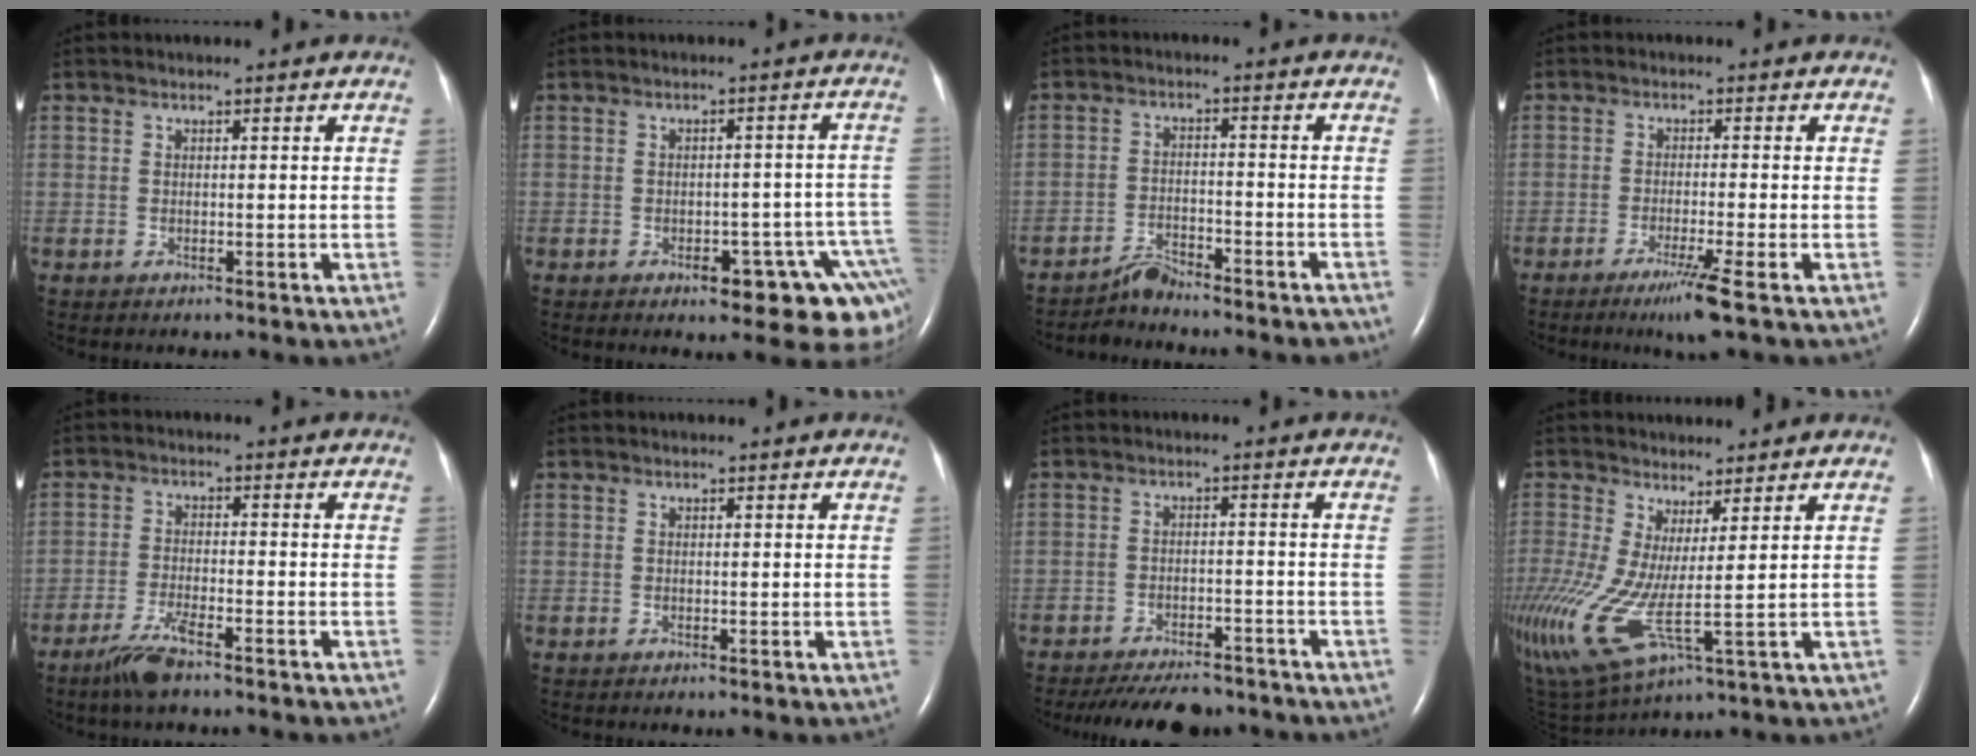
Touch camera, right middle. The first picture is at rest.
{"total": 11.8, "force": [-6.7, 4.4, 8.7], "torque": [-0.030, 0.021, -0.074]}
{"total": 5.3, "force": [-5.2, 0.7, 0.8], "torque": [-0.008, -0.002, -0.084]}
{"total": 4.6, "force": [-2.8, -1.0, 3.6], "torque": [-0.069, -0.017, -0.052]}
{"total": 5.4, "force": [-4.0, 0.6, 3.5], "torque": [-0.080, -0.010, -0.075]}
{"total": 0.0}
{"total": 11.1, "force": [-9.8, 3.4, 3.9], "torque": [-0.062, -0.003, -0.132]}
{"total": 10.4, "force": [-0.2, 1.6, 10.3], "torque": [-0.237, -0.012, 0.010]}